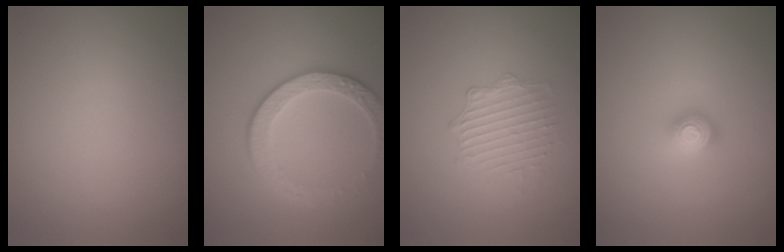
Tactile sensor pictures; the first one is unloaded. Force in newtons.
{"total": 3.9, "press": 3.5, "slide": 1.8}
{"total": 1.9, "press": 1.4, "slide": 1.4}
{"total": 2.0, "press": 1.5, "slide": 1.3}